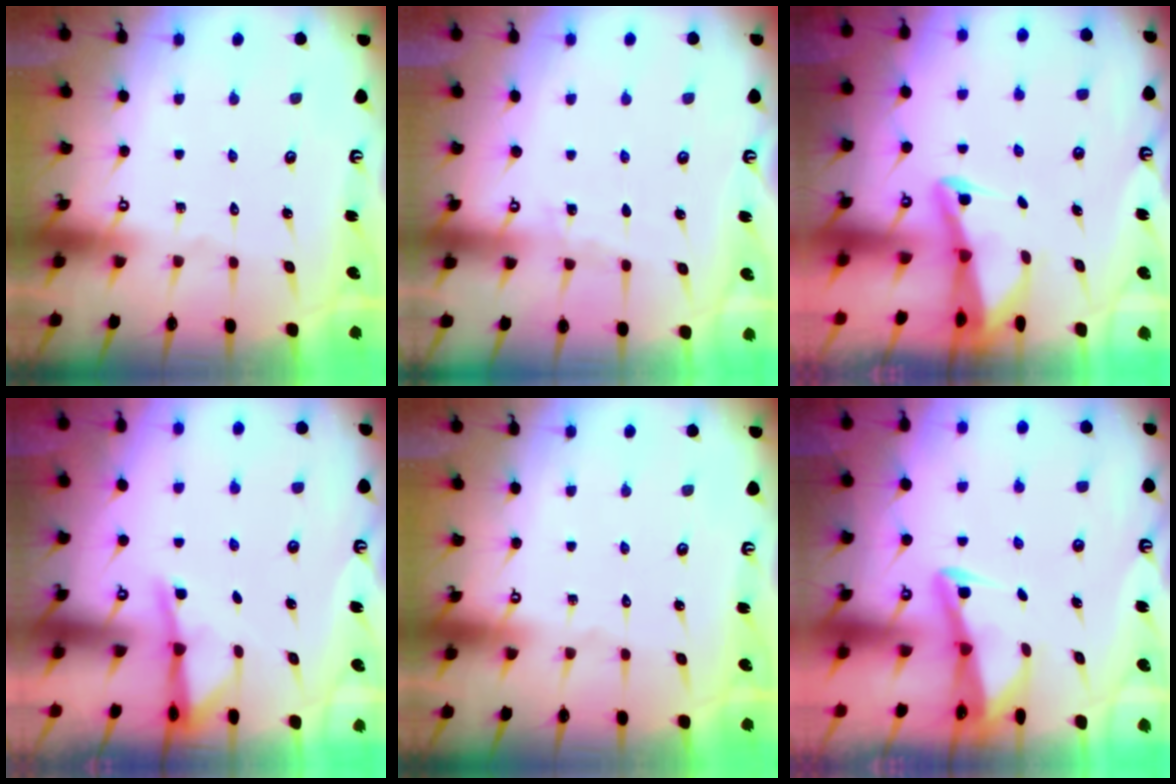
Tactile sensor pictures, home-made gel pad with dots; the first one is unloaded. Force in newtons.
{"total": 2.8, "press": 2.8, "slide": 0.4}
{"total": 2.5, "press": 2.5, "slide": 0.6}
{"total": 1.9, "press": 1.9, "slide": 0.3}
{"total": 0.0}
{"total": 2.8, "press": 2.8, "slide": 0.4}